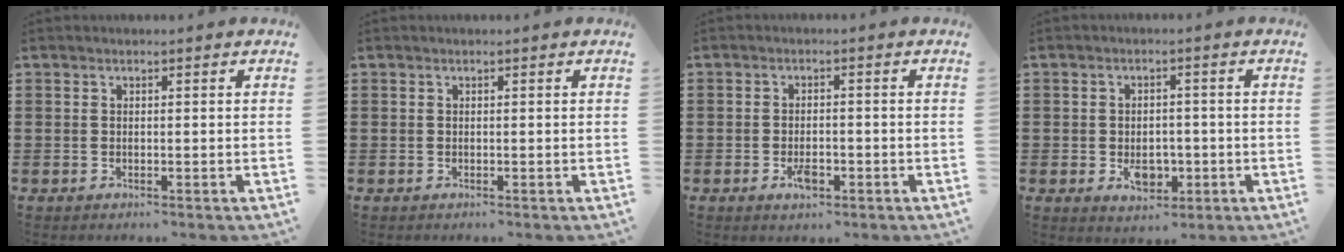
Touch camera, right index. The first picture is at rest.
{"total": 0.0}
{"total": 2.9, "force": [-1.2, 1.3, 2.4], "torque": [-0.042, -0.001, -0.018]}
{"total": 4.6, "force": [-1.2, 3.1, 3.2], "torque": [-0.045, -0.004, -0.022]}